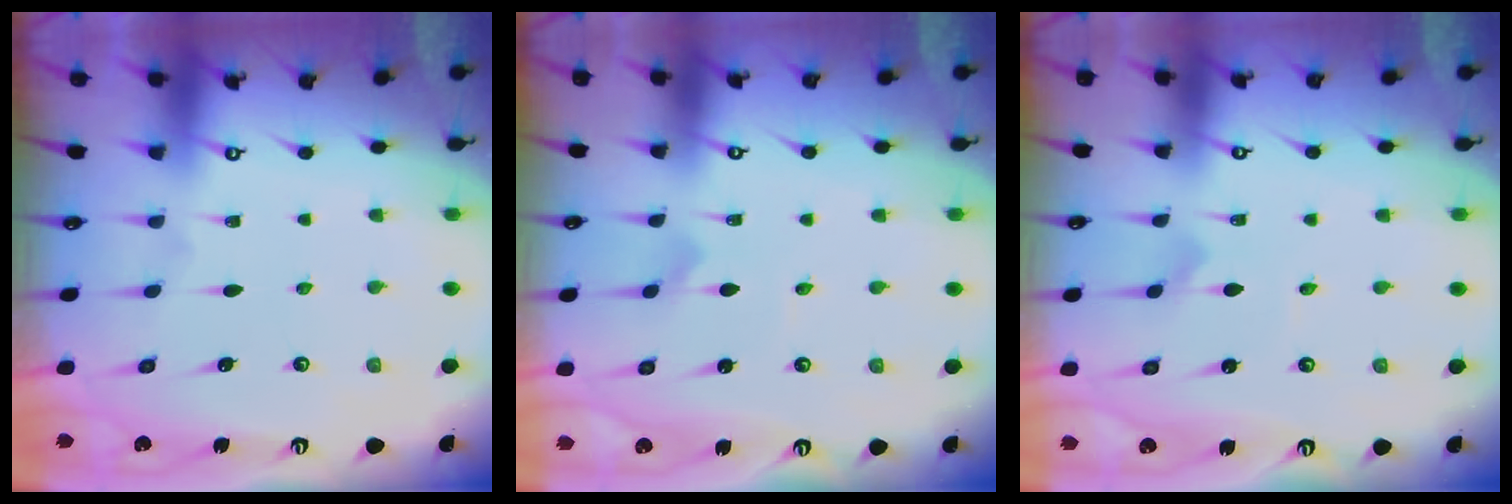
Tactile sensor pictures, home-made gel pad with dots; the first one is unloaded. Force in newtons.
{"total": 1.2, "press": 1.2, "slide": 0.1}
{"total": 1.2, "press": 1.2, "slide": 0.1}